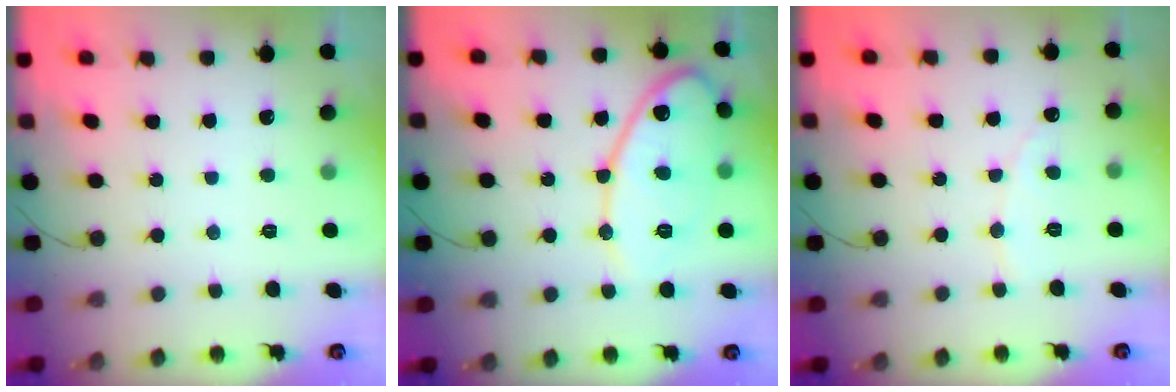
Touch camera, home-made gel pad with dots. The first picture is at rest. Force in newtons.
{"total": 14.1, "press": 14.0, "slide": 1.3}
{"total": 2.6, "press": 2.6, "slide": 0.2}